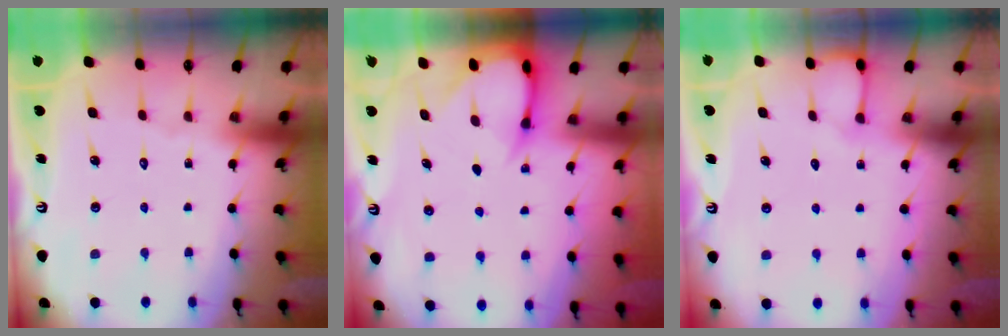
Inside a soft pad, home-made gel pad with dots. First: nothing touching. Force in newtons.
{"total": 4.2, "press": 4.1, "slide": 0.6}
{"total": 2.9, "press": 2.9, "slide": 0.3}